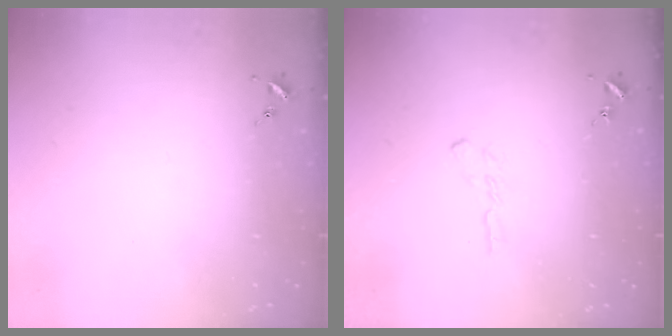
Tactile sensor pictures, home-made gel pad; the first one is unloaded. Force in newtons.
{"total": 5.6, "press": 5.5, "slide": 0.4}